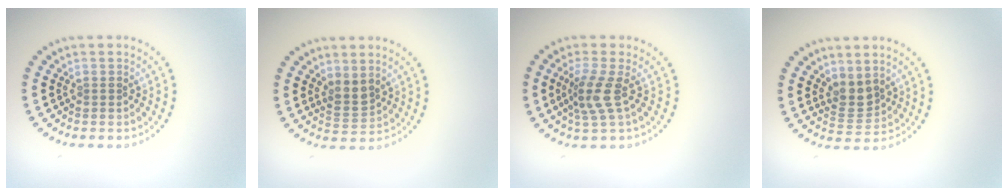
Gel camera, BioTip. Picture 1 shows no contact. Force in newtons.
{"total": 1.9, "press": 1.6, "slide": 1.1}
{"total": 2.9, "press": 2.2, "slide": 1.9}
{"total": 2.3, "press": 1.9, "slide": 1.3}